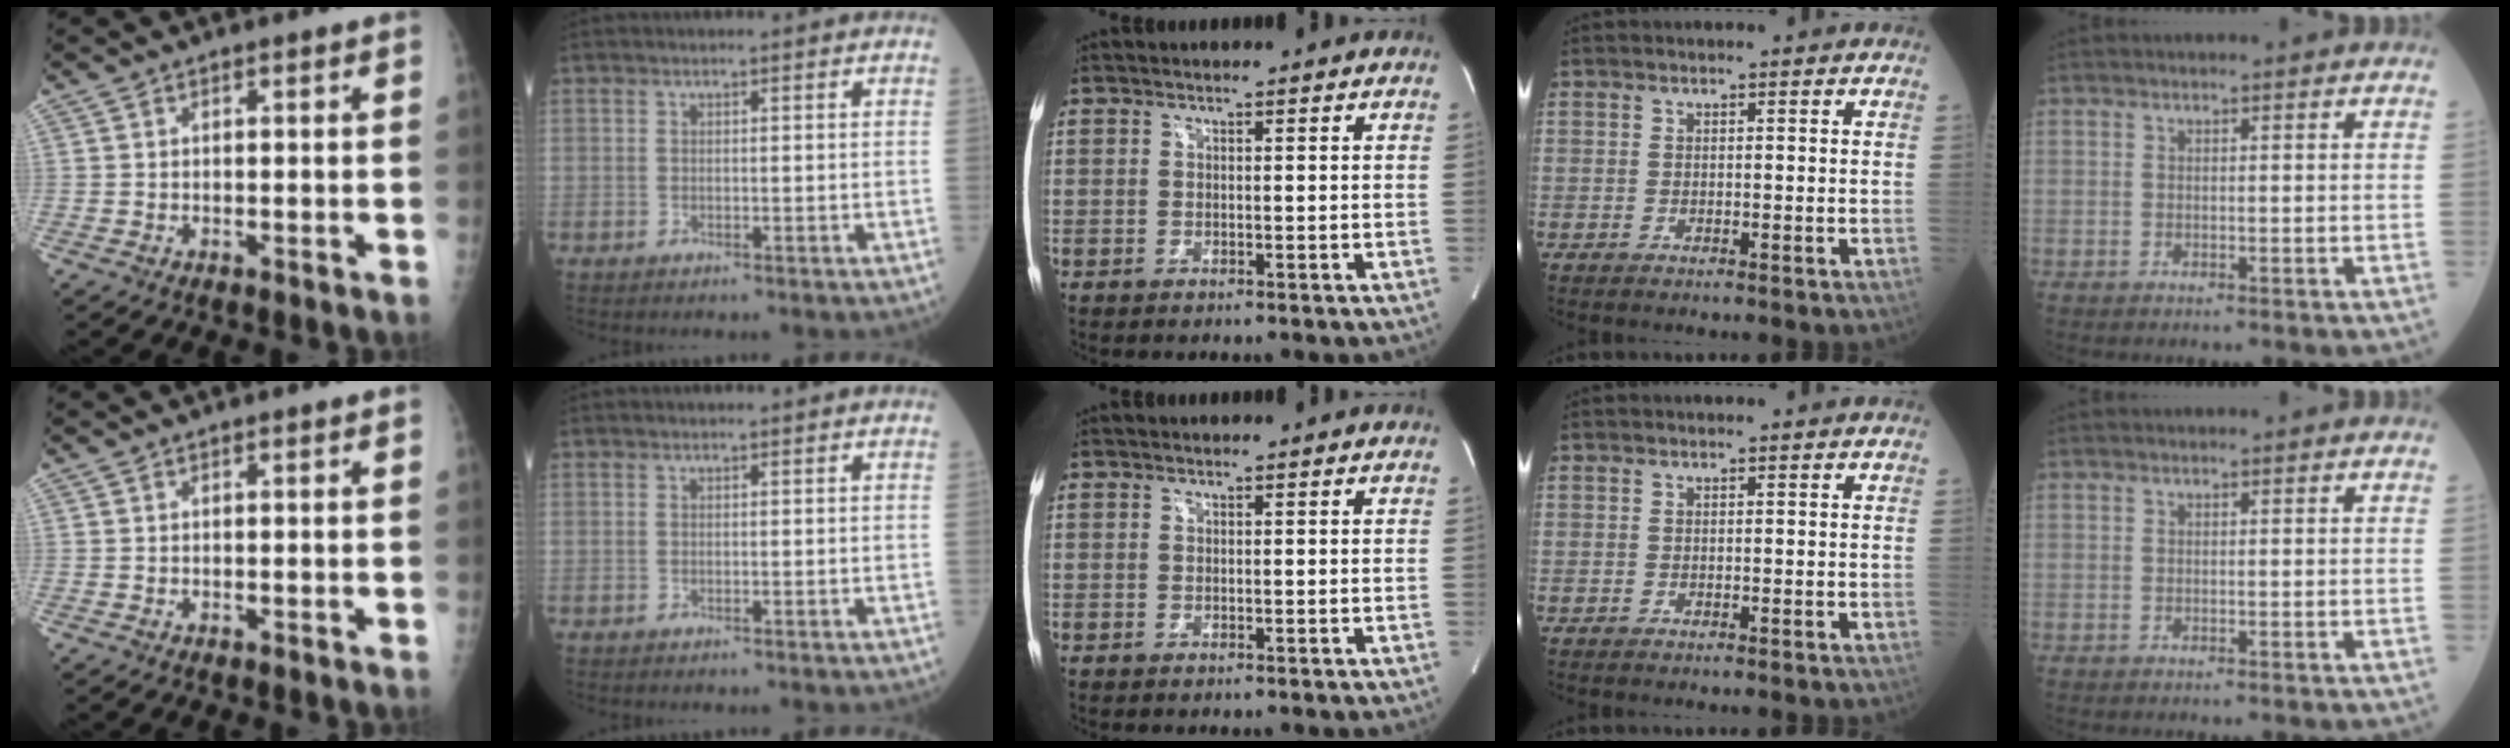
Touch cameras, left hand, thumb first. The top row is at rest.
{}